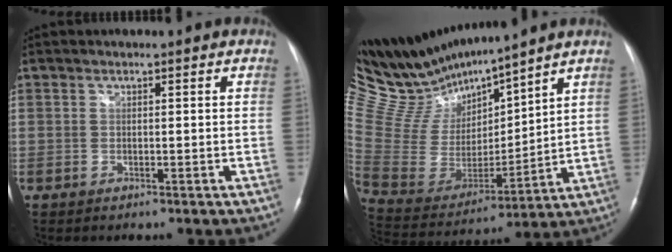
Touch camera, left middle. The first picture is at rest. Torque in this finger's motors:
{"motor_torque": [-0.46, -0.71, -0.36, -0.09]}